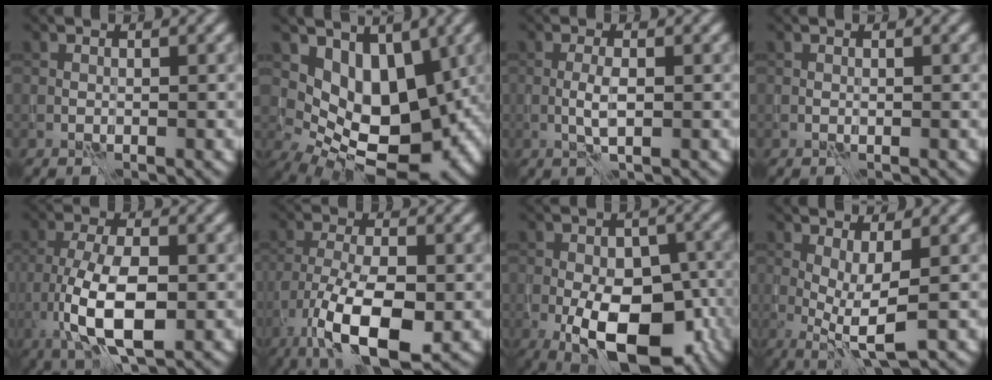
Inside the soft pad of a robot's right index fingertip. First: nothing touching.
{"total": 9.3, "force": [1.5, 5.8, 7.1], "torque": [-0.111, -0.021, 0.032]}
{"total": 1.8, "force": [-0.4, 0.3, 1.8], "torque": [-0.039, 0.001, -0.007]}
{"total": 0.0}
{"total": 7.6, "force": [-2.2, 3.0, 6.6], "torque": [-0.134, -0.003, -0.040]}
{"total": 9.8, "force": [-4.8, 3.4, 7.8], "torque": [-0.153, -0.012, -0.086]}
{"total": 11.9, "force": [-4.3, 6.4, 9.1], "torque": [-0.123, -0.024, -0.063]}
{"total": 3.7, "force": [-0.3, 0.7, 3.6], "torque": [-0.061, -0.009, -0.004]}